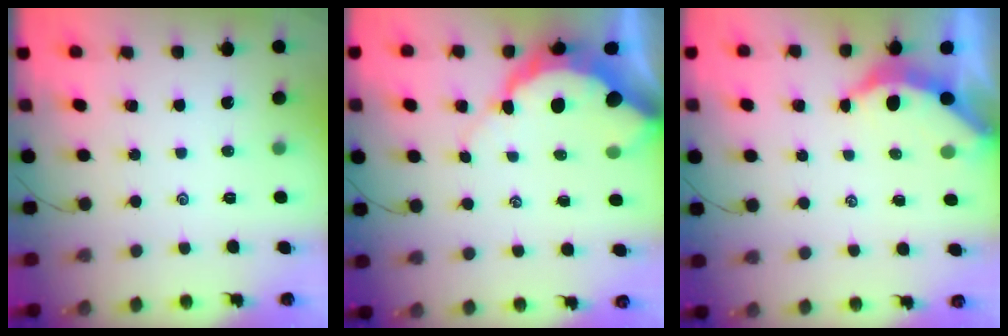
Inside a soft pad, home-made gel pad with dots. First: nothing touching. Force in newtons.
{"total": 9.6, "press": 9.6, "slide": 0.9}
{"total": 3.6, "press": 3.6, "slide": 0.3}